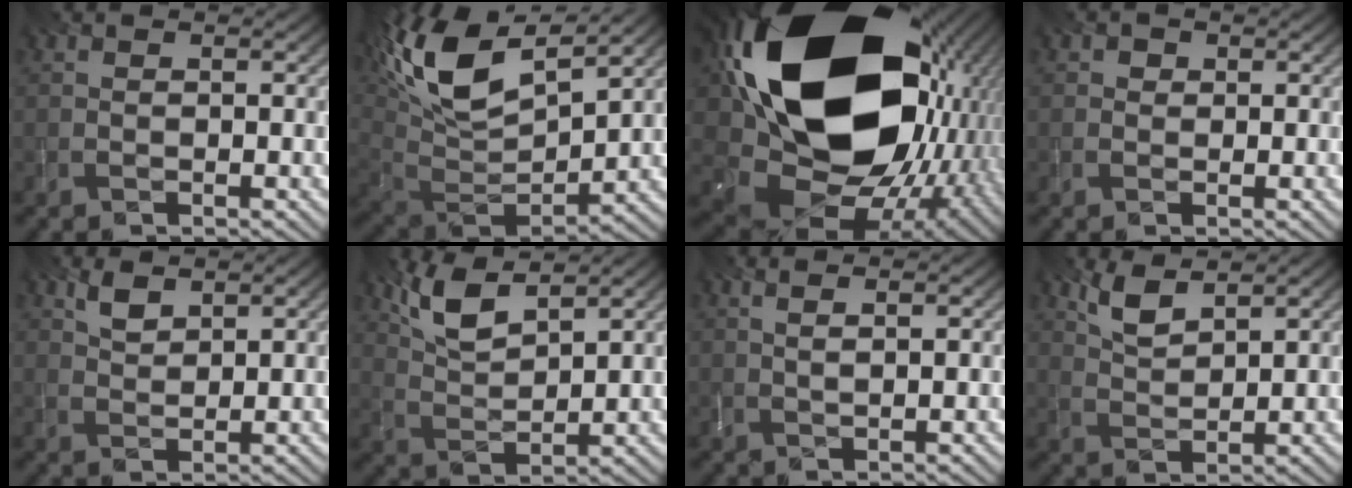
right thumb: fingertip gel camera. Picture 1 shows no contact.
{"total": 16.1, "force": [7.7, 7.2, 12.1], "torque": [-0.290, 0.033, 0.143]}
{"total": 23.4, "force": [4.3, 17.2, 15.3], "torque": [-0.353, -0.065, 0.121]}
{"total": 1.2, "force": [0.3, 1.1, 0.3], "torque": [-0.002, -0.001, 0.002]}
{"total": 2.8, "force": [1.9, 1.2, 1.6], "torque": [-0.039, -0.001, 0.041]}
{"total": 7.0, "force": [4.7, 2.2, 4.7], "torque": [-0.113, 0.002, 0.098]}
{"total": 1.8, "force": [1.0, 0.4, 1.5], "torque": [-0.024, 0.003, 0.019]}
{"total": 4.3, "force": [3.0, 1.4, 2.7], "torque": [-0.070, -0.003, 0.066]}